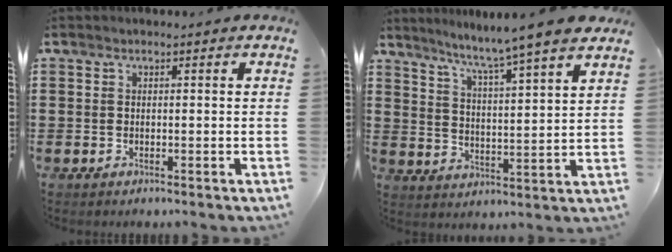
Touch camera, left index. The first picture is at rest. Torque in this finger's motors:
{"motor_torque": [1.11, -1.03, 0.62, 0.21]}